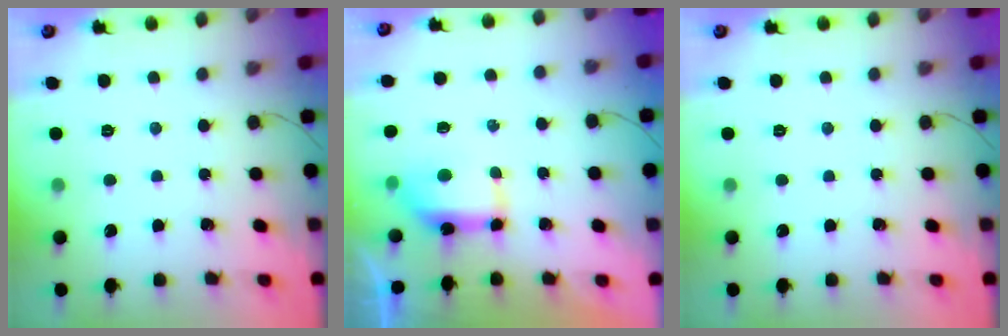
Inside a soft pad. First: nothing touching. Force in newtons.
{"total": 9.0, "press": 8.1, "slide": 3.9}
{"total": 0.0}